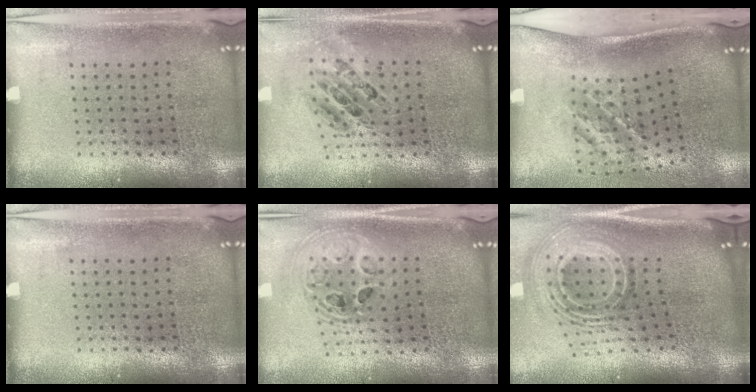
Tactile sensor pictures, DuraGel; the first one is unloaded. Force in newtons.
{"total": 0.6, "press": 0.6, "slide": 0.0}
{"total": 1.9, "press": 1.3, "slide": 1.5}
{"total": 0.0}
{"total": 2.1, "press": 1.7, "slide": 1.3}
{"total": 2.6, "press": 1.7, "slide": 2.0}